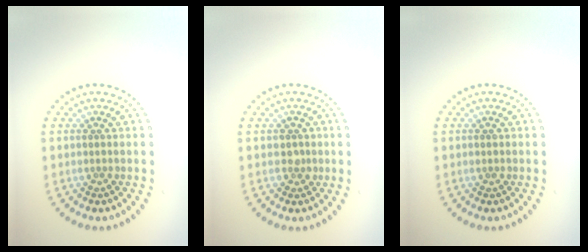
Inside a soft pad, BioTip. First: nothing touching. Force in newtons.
{"total": 1.2, "press": 1.1, "slide": 0.5}
{"total": 0.5, "press": 0.5, "slide": 0.1}